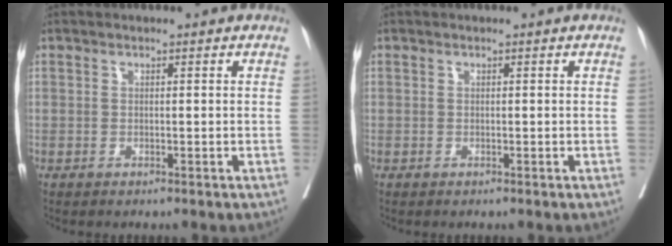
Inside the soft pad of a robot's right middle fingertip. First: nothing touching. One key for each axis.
{"total": 0.0}